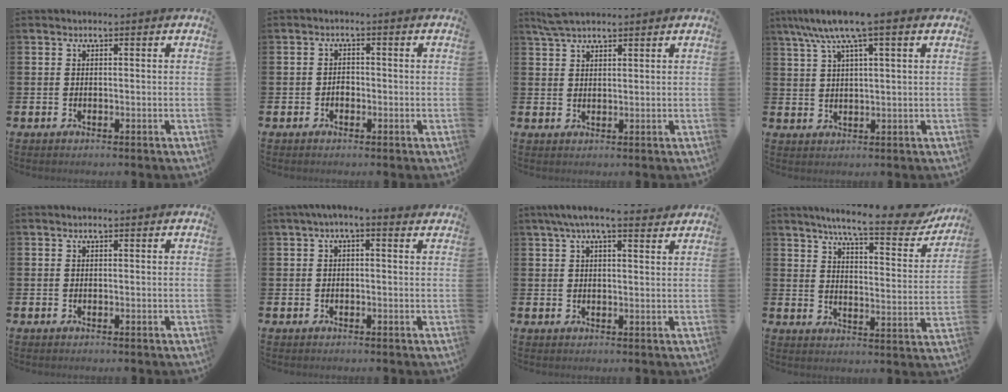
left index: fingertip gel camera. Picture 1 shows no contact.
{"total": 1.4, "force": [-0.5, 1.0, 0.7], "torque": [-0.008, 0.001, -0.013]}
{"total": 3.6, "force": [3.2, 0.9, 1.5], "torque": [-0.034, -0.002, 0.059]}
{"total": 7.2, "force": [5.3, 1.1, 4.7], "torque": [-0.100, -0.008, 0.094]}
{"total": 0.0}
{"total": 1.2, "force": [0.1, 0.3, 1.1], "torque": [-0.019, 0.002, -0.001]}
{"total": 5.1, "force": [4.2, 0.9, 2.8], "torque": [-0.054, -0.008, 0.073]}
{"total": 8.2, "force": [7.1, 0.7, 3.9], "torque": [-0.074, -0.050, 0.114]}